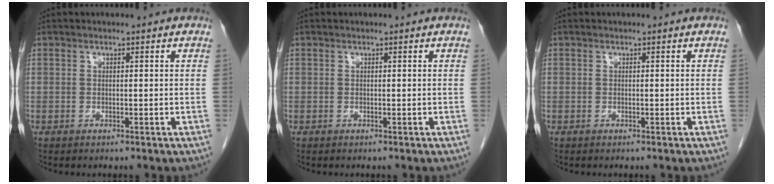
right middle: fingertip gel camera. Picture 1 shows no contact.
{"total": 0.0}
{"total": 0.0}